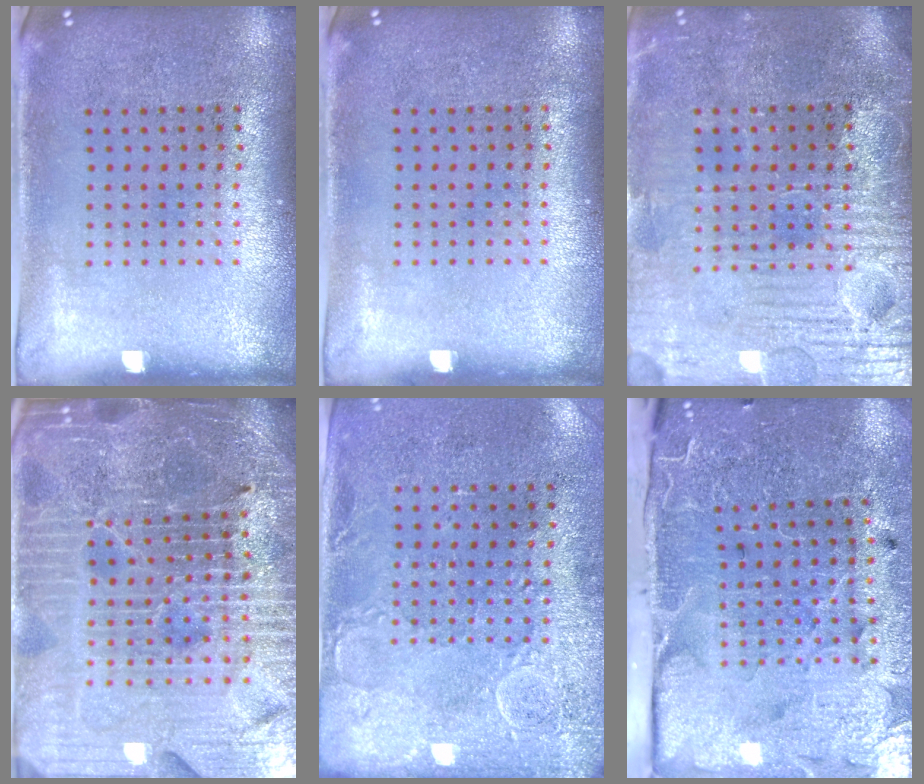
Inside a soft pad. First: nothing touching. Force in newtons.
{"total": 0.0}
{"total": 4.0, "press": 3.8, "slide": 1.2}
{"total": 6.1, "press": 5.5, "slide": 2.5}
{"total": 3.0, "press": 2.2, "slide": 2.0}
{"total": 3.8, "press": 3.6, "slide": 1.3}